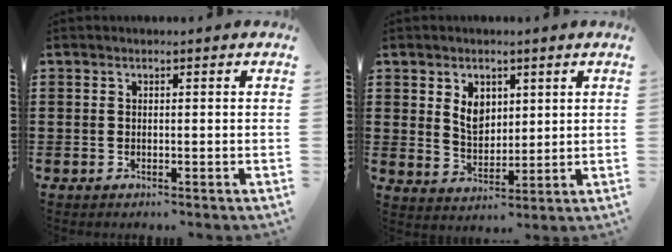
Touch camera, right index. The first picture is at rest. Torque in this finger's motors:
{"motor_torque": [0.17, 0.02, 0.21, 0.12]}